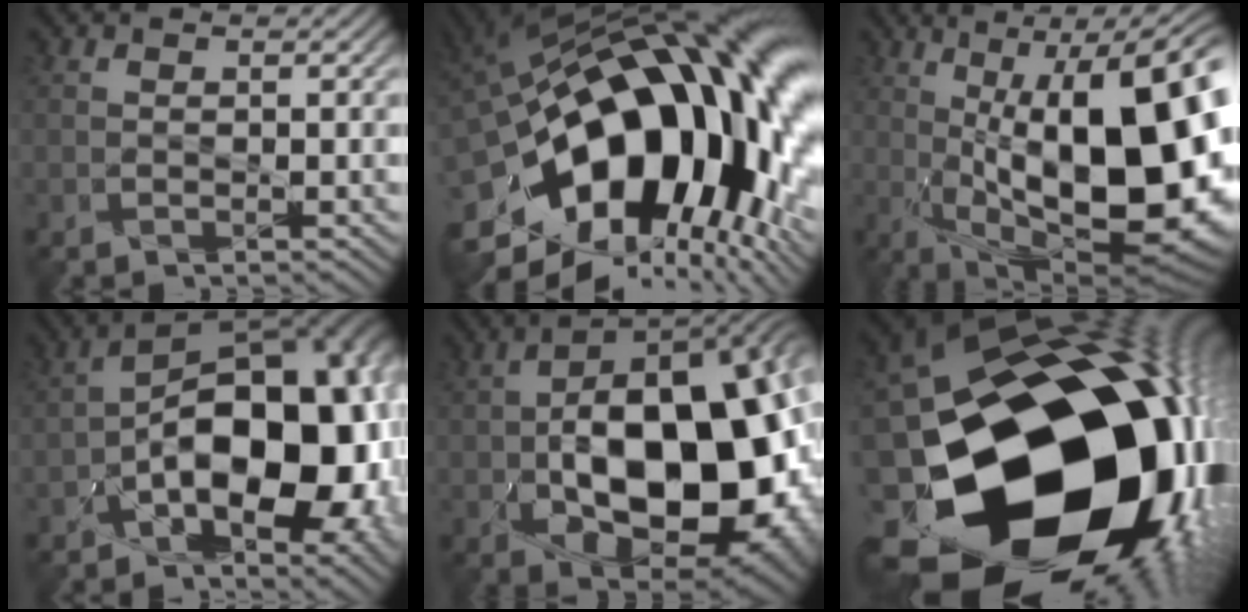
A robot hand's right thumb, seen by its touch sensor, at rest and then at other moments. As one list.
[{"total": 22.6, "force": [-2.7, 13.4, 18.0], "torque": [-0.327, -0.037, -0.040]}, {"total": 20.8, "force": [0.5, 8.6, 19.0], "torque": [-0.286, 0.015, 0.006]}, {"total": 17.9, "force": [-4.9, 9.5, 14.4], "torque": [-0.195, -0.001, -0.079]}, {"total": 20.4, "force": [-3.2, 12.6, 15.8], "torque": [-0.205, -0.030, -0.028]}, {"total": 24.4, "force": [-7.2, 18.1, 14.7], "torque": [-0.259, -0.061, -0.104]}]